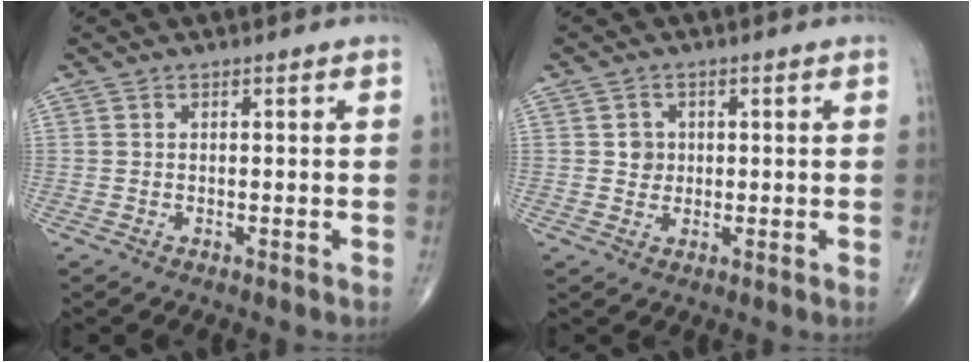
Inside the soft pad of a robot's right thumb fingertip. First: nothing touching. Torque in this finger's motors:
{"motor_torque": [-0.19, -0.41, 0.28, 0.15, 0.10]}